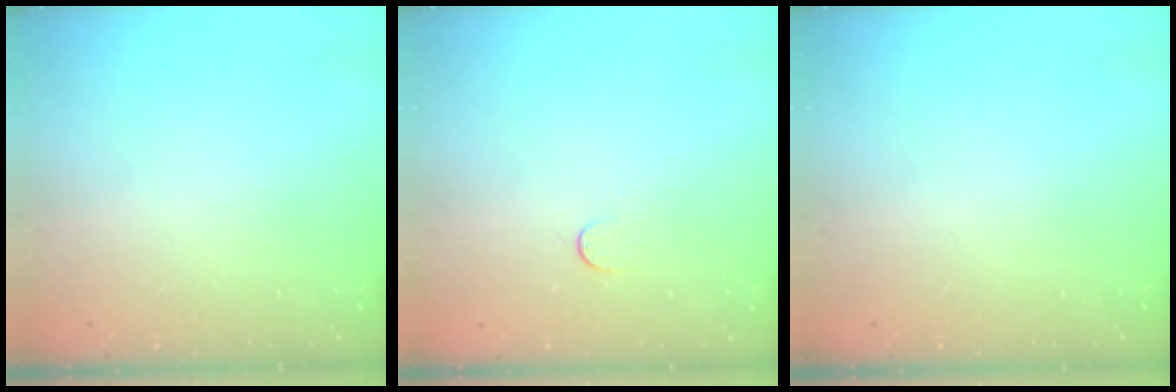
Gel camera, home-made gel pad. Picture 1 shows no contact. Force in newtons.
{"total": 3.3, "press": 3.2, "slide": 0.3}
{"total": 0.0}